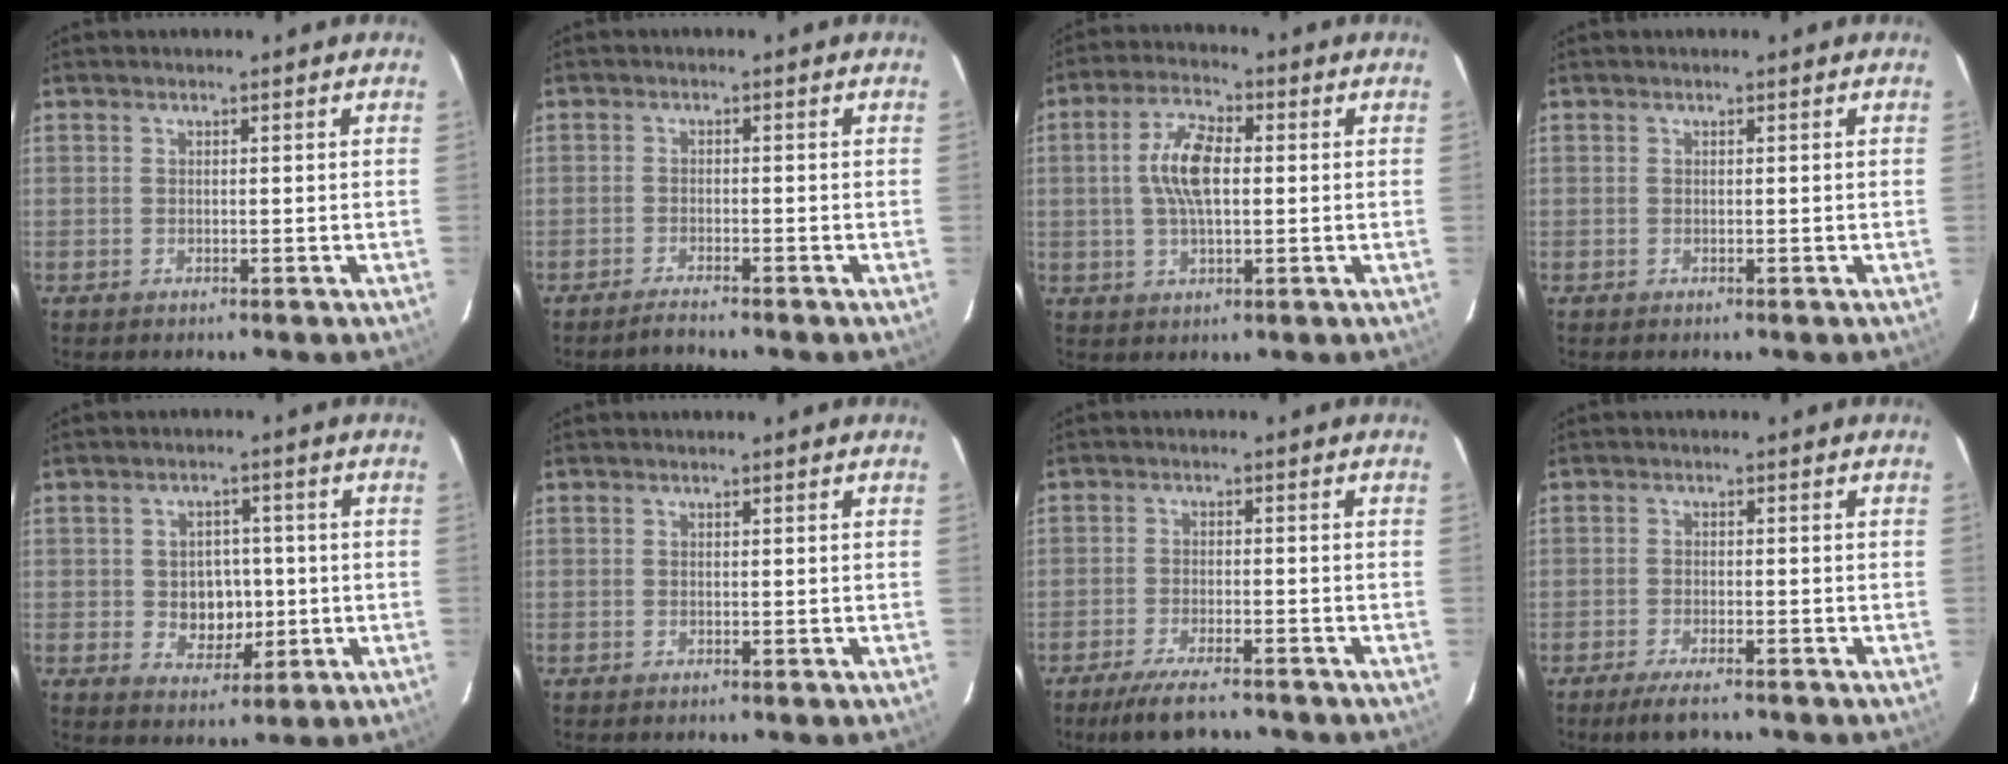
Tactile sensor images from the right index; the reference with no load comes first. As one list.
[{"total": 2.3, "force": [-2.2, 0.0, 0.7], "torque": [-0.025, -0.005, -0.042]}, {"total": 8.4, "force": [0.6, 3.6, 7.6], "torque": [-0.149, 0.014, 0.011]}, {"total": 0.0}, {"total": 6.4, "force": [-0.5, 5.3, 3.6], "torque": [-0.068, 0.008, 0.005]}, {"total": 0.0}, {"total": 8.5, "force": [-7.1, 1.9, 4.3], "torque": [-0.101, -0.020, -0.120]}, {"total": 5.0, "force": [-4.1, 1.0, 2.7], "torque": [-0.064, -0.010, -0.074]}]